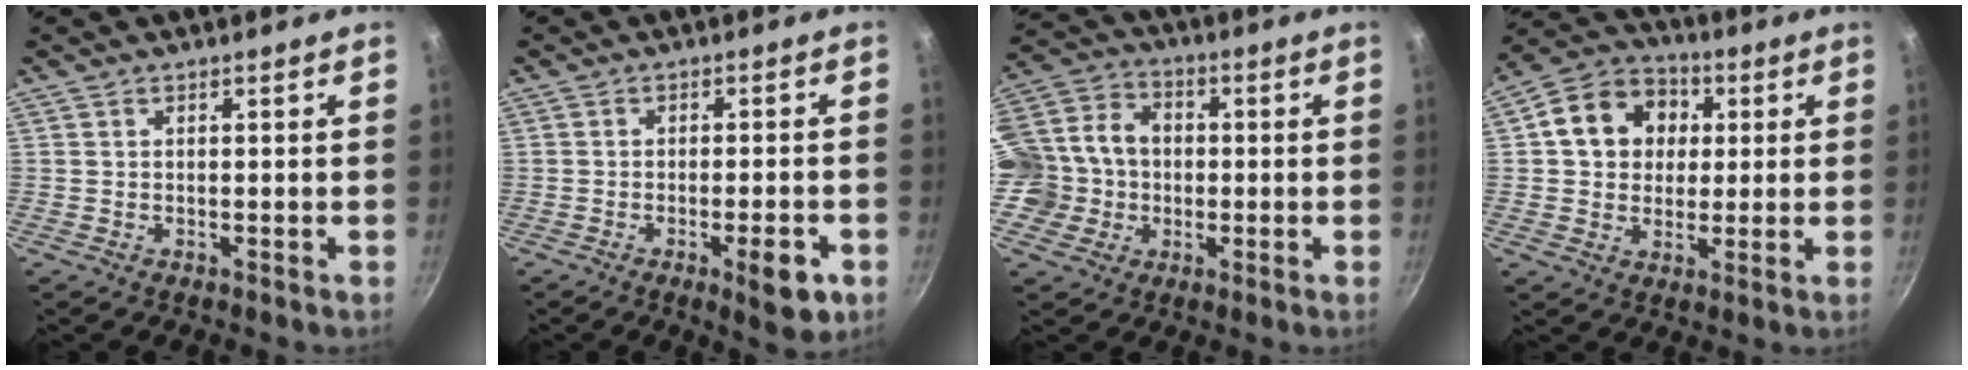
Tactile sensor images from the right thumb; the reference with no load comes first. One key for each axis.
{"total": 7.3, "fx": -3.0, "fy": 2.2, "fz": 6.3, "tx": -0.072, "ty": 0.012, "tz": -0.036}
{"total": 12.7, "fx": -1.4, "fy": 11.4, "fz": 5.6, "tx": -0.084, "ty": 0.030, "tz": -0.038}
{"total": 12.6, "fx": 2.6, "fy": 10.6, "fz": 6.3, "tx": -0.082, "ty": 0.015, "tz": 0.030}